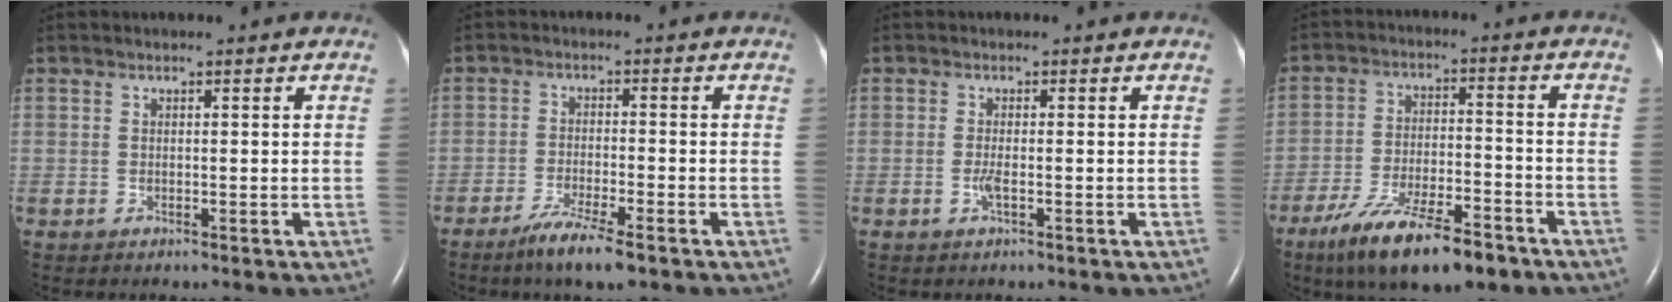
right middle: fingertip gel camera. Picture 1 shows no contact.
{"total": 6.2, "force": [-4.2, 0.3, 4.5], "torque": [-0.092, -0.015, -0.074]}
{"total": 1.4, "force": [-0.5, 0.1, 1.3], "torque": [-0.033, -0.003, -0.011]}
{"total": 14.1, "force": [-9.7, 3.5, 9.6], "torque": [-0.176, -0.021, -0.165]}